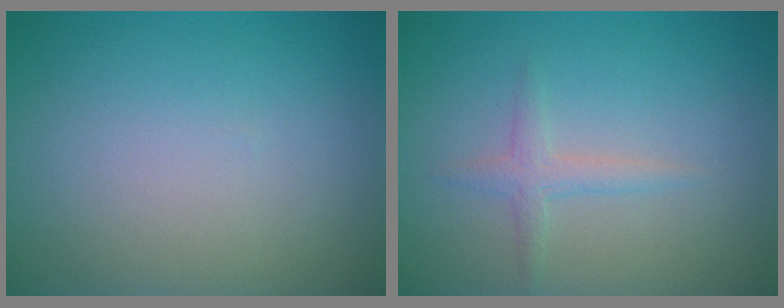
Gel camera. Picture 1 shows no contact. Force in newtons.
{"total": 1.5, "press": 1.5, "slide": 0.1}